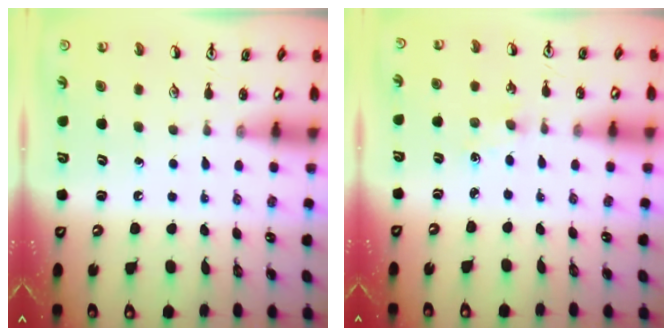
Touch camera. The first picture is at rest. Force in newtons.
{"total": 1.2, "press": 1.2, "slide": 0.3}